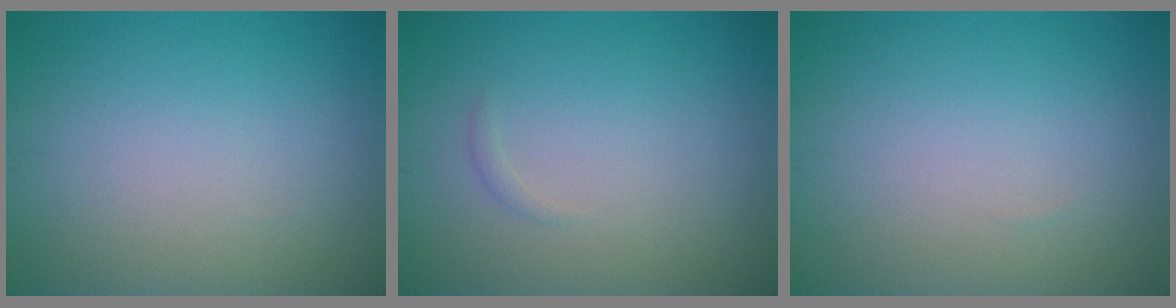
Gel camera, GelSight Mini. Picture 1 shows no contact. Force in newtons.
{"total": 0.5, "press": 0.5, "slide": 0.0}
{"total": 0.0}